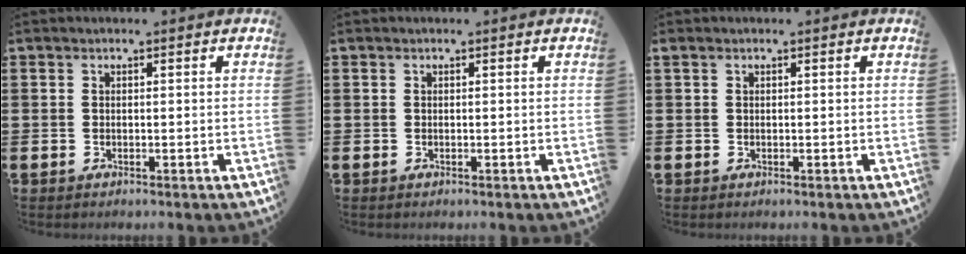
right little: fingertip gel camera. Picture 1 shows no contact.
{"total": 0.0}
{"total": 0.0}